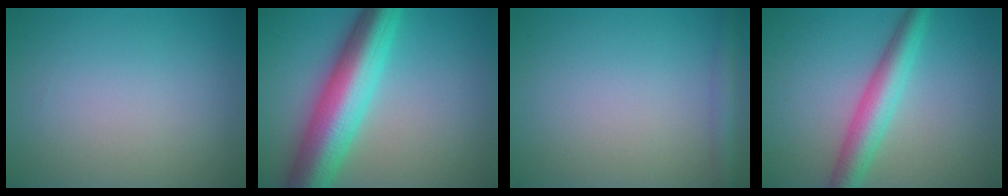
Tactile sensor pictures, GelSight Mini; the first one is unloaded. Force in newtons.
{"total": 9.8, "press": 9.8, "slide": 0.3}
{"total": 2.1, "press": 2.1, "slide": 0.1}
{"total": 4.6, "press": 4.6, "slide": 0.0}